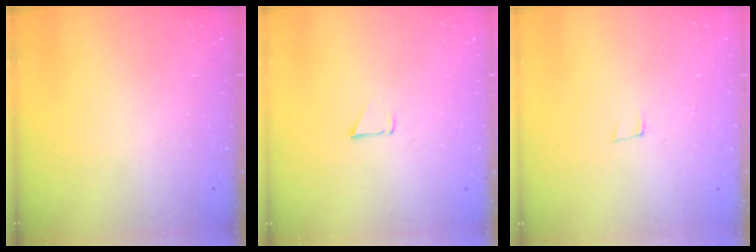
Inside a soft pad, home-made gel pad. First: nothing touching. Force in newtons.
{"total": 0.8, "press": 0.8, "slide": 0.1}
{"total": 5.6, "press": 4.5, "slide": 3.3}